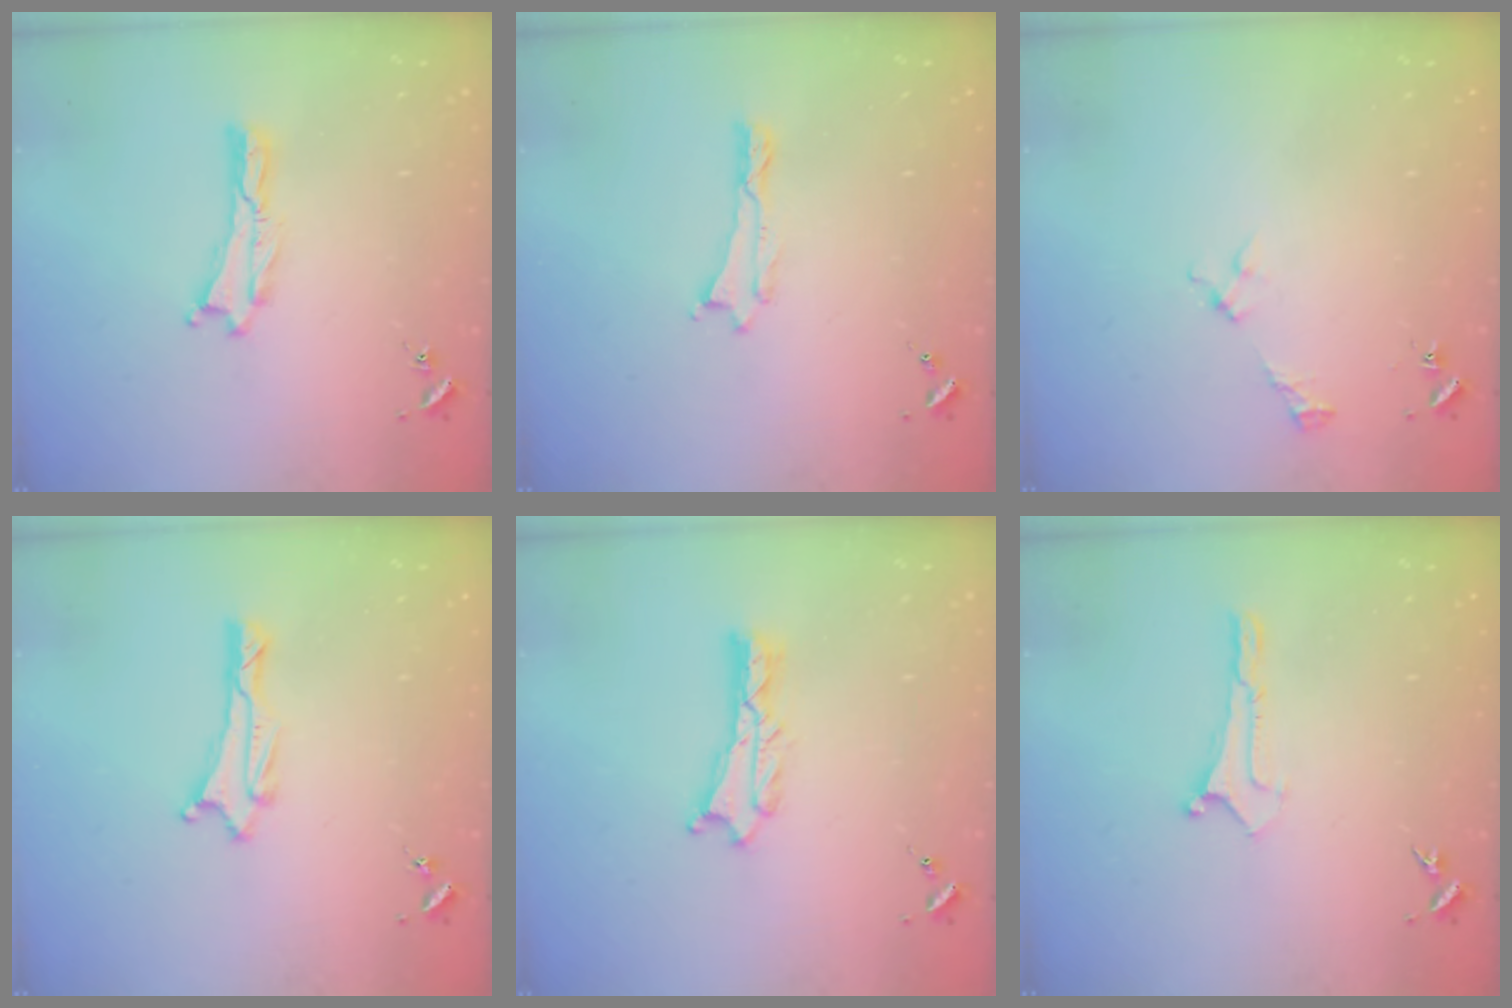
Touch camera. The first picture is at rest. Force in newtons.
{"total": 0.0}
{"total": 2.2, "press": 2.2, "slide": 0.3}
{"total": 1.1, "press": 1.1, "slide": 0.1}
{"total": 1.3, "press": 1.3, "slide": 0.1}
{"total": 0.0}